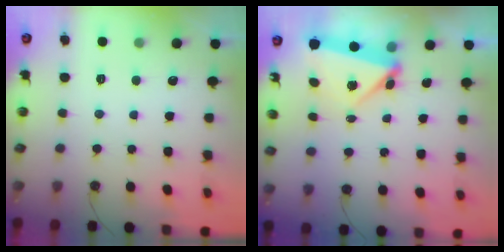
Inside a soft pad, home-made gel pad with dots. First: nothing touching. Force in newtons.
{"total": 5.6, "press": 5.6, "slide": 0.8}